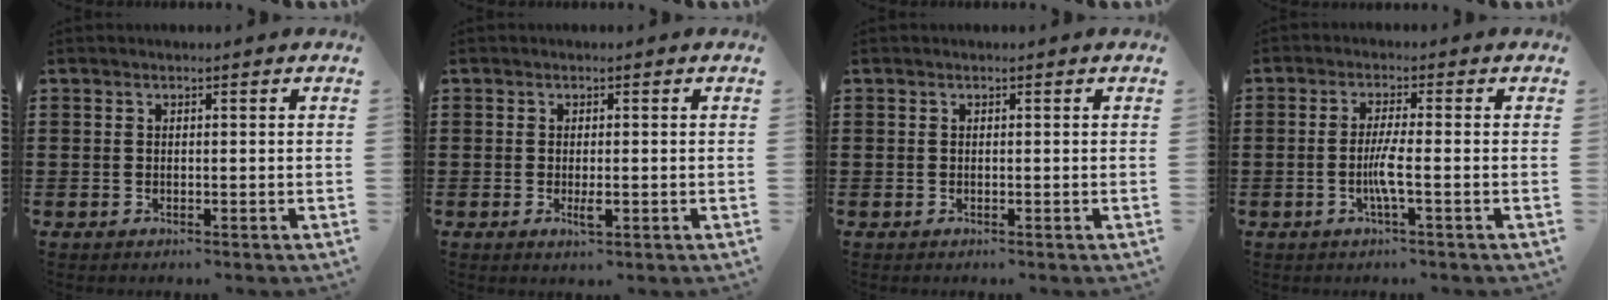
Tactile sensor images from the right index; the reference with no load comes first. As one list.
[{"total": 2.0, "force": [-0.4, 0.6, 1.9], "torque": [-0.040, -0.005, -0.009]}, {"total": 0.0}, {"total": 4.0, "force": [-1.0, 0.0, 3.8], "torque": [-0.083, -0.012, -0.026]}]